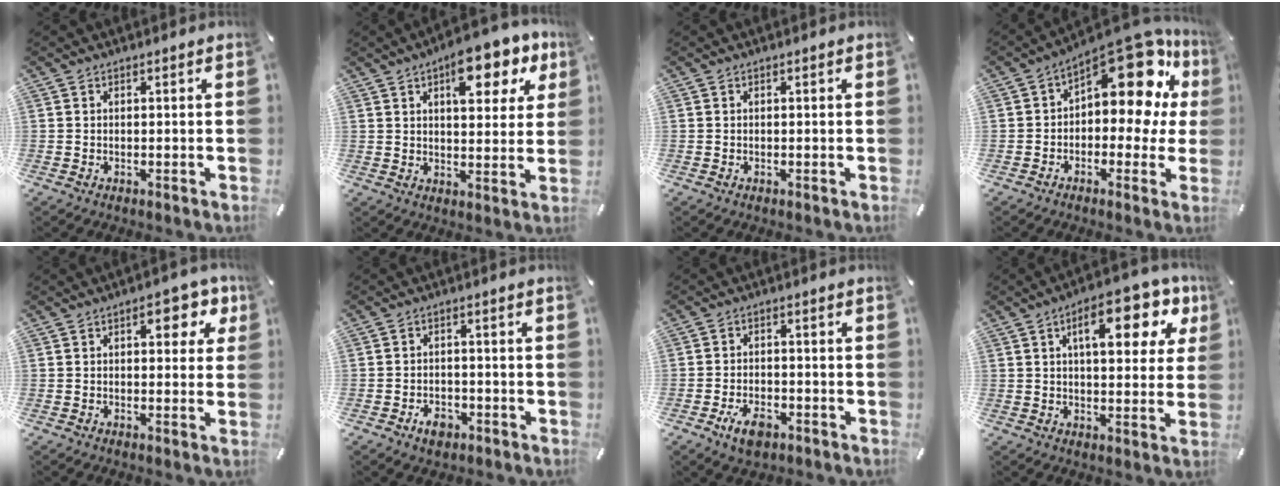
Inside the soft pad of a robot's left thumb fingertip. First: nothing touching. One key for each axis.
{"total": 12.6, "fx": 7.0, "fy": 6.2, "fz": 8.5, "tx": -0.101, "ty": -0.033, "tz": 0.113}
{"total": 0.0}
{"total": 18.4, "fx": 8.7, "fy": 9.3, "fz": 13.3, "tx": -0.168, "ty": -0.076, "tz": 0.142}
{"total": 8.3, "fx": 3.0, "fy": 4.4, "fz": 6.3, "tx": -0.072, "ty": -0.008, "tz": 0.043}
{"total": 4.2, "fx": -2.3, "fy": 2.9, "fz": 1.9, "tx": -0.037, "ty": 0.009, "tz": -0.042}
{"total": 5.7, "fx": -2.9, "fy": 3.3, "fz": 3.6, "tx": -0.074, "ty": 0.013, "tz": -0.054}
{"total": 14.9, "fx": 6.4, "fy": 6.5, "fz": 11.9, "tx": -0.164, "ty": -0.016, "tz": 0.098}